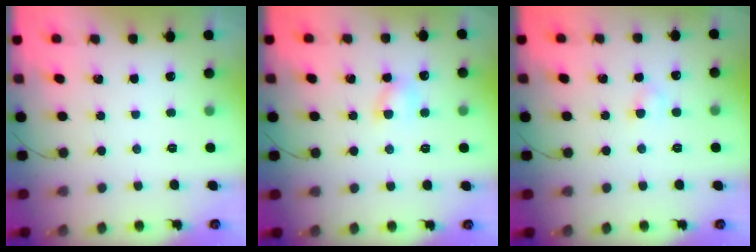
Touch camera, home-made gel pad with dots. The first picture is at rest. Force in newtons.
{"total": 5.5, "press": 5.3, "slide": 1.4}
{"total": 2.5, "press": 2.4, "slide": 0.9}